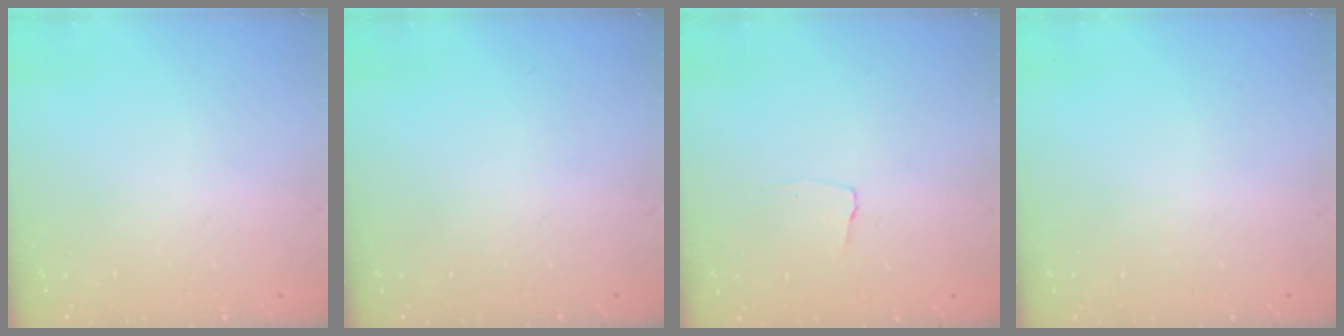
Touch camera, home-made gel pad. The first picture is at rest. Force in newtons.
{"total": 0.0}
{"total": 2.9, "press": 2.8, "slide": 0.3}
{"total": 0.0}